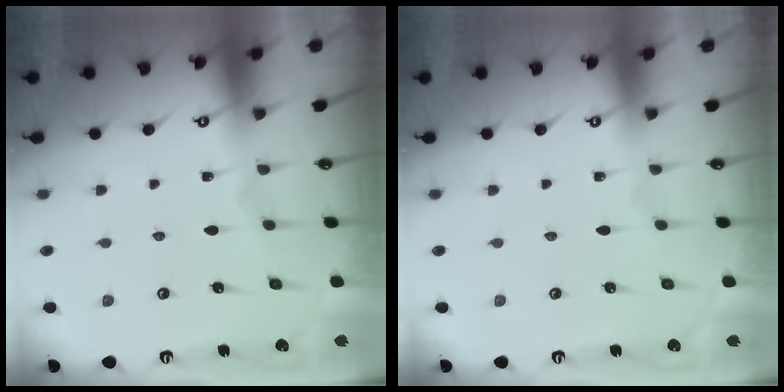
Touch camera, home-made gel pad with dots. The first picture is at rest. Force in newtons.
{"total": 0.0}